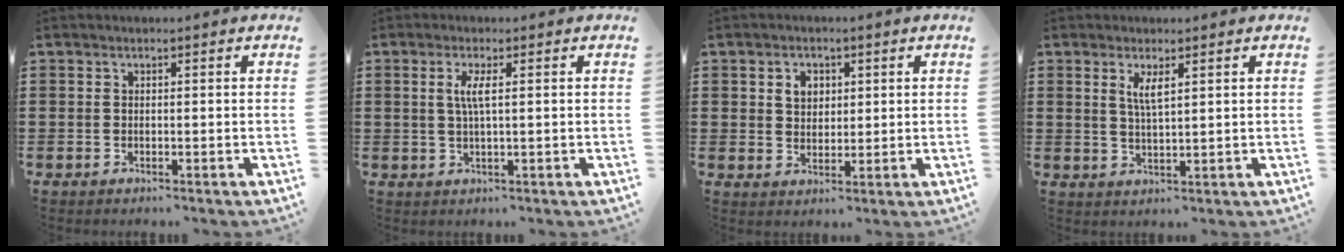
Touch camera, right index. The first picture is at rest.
{"total": 2.9, "force": [0.5, 0.3, 2.9], "torque": [-0.058, -0.001, 0.006]}
{"total": 3.2, "force": [1.1, 2.5, 1.5], "torque": [-0.040, 0.012, 0.017]}
{"total": 2.9, "force": [1.4, 0.7, 2.5], "torque": [-0.054, 0.002, 0.023]}